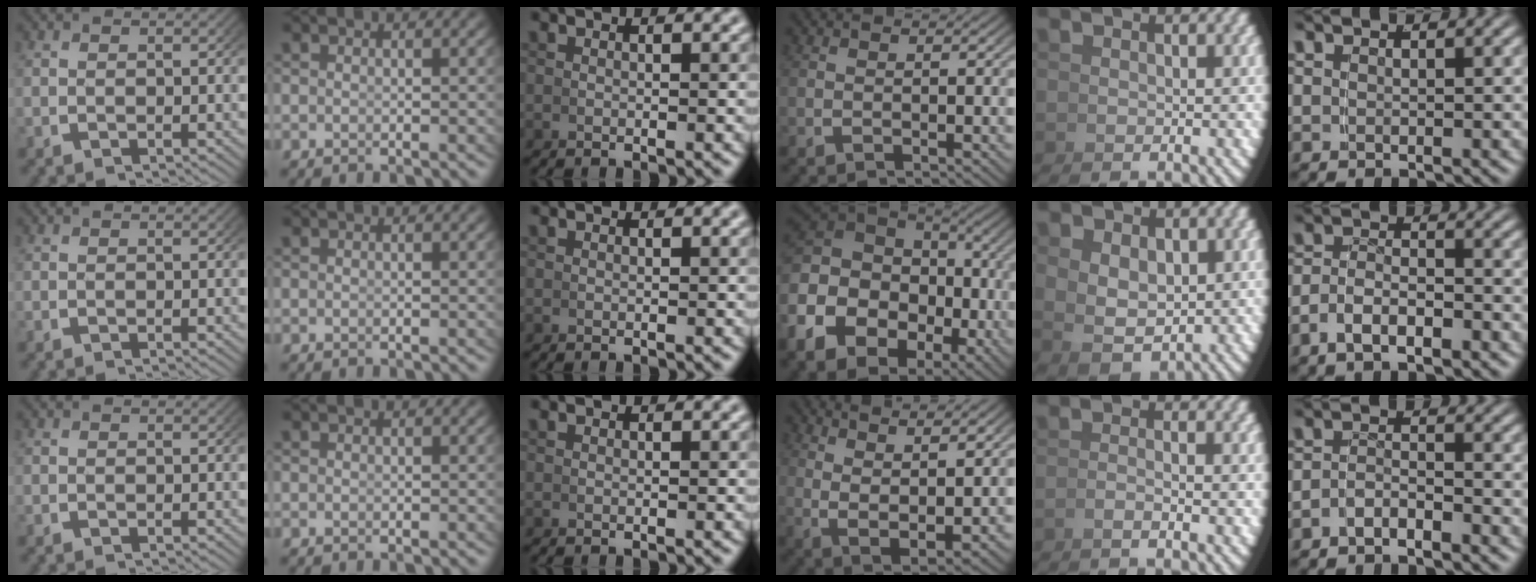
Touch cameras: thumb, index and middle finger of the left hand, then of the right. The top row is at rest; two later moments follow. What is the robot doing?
{"motion": "lift_and_place", "object": "hoodie"}